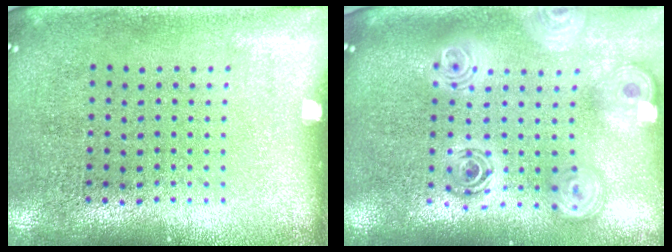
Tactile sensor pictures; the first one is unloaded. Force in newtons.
{"total": 2.5, "press": 1.9, "slide": 1.6}